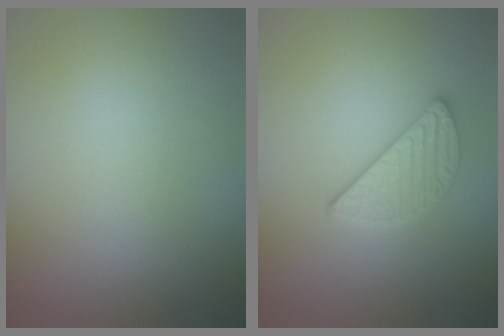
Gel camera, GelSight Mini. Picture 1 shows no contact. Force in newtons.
{"total": 2.9, "press": 2.6, "slide": 1.3}